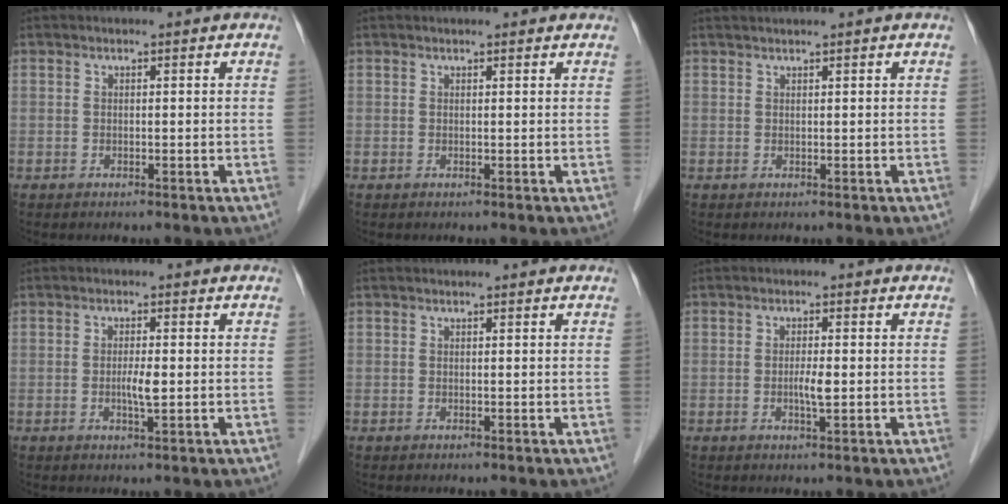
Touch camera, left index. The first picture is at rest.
{"total": 3.2, "force": [2.8, 0.9, 1.2], "torque": [-0.015, 0.020, 0.028]}
{"total": 2.2, "force": [1.9, -0.3, 1.1], "torque": [-0.008, 0.024, 0.037]}
{"total": 2.4, "force": [-0.5, 0.3, 2.3], "torque": [-0.044, -0.006, -0.008]}
{"total": 1.0, "force": [0.9, 0.3, 0.4], "torque": [-0.011, 0.014, 0.009]}
{"total": 2.2, "force": [-0.5, 0.2, 2.1], "torque": [-0.040, -0.005, -0.008]}